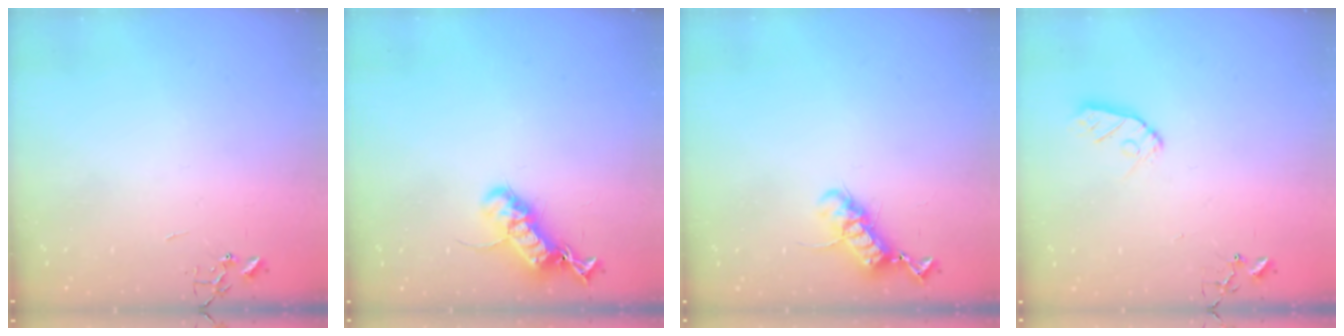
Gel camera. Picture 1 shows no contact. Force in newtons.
{"total": 16.8, "press": 16.7, "slide": 0.8}
{"total": 12.0, "press": 12.0, "slide": 1.3}
{"total": 8.0, "press": 8.0, "slide": 0.5}